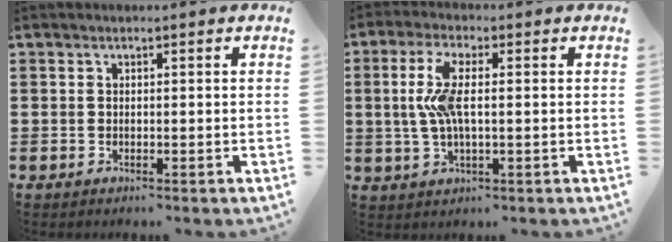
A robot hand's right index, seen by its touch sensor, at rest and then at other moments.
{"total": 7.4, "force": [0.4, 2.5, 6.9], "torque": [-0.165, -0.006, -0.005]}